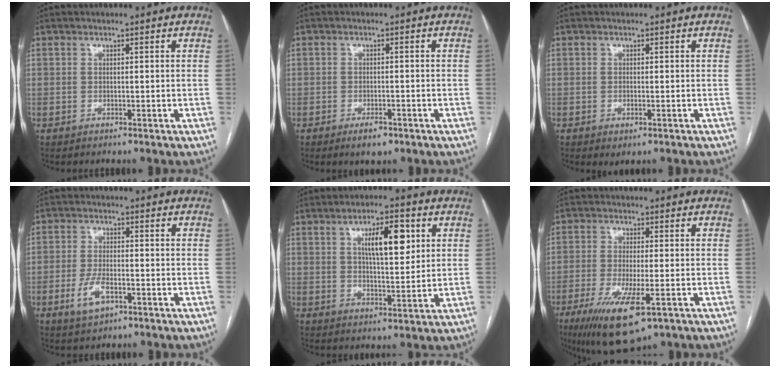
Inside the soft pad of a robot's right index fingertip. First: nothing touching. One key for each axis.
{"total": 2.8, "fx": -1.9, "fy": 1.3, "fz": 1.7, "tx": -0.027, "ty": -0.001, "tz": -0.023}
{"total": 1.5, "fx": -0.7, "fy": 0.5, "fz": 1.3, "tx": -0.019, "ty": -0.003, "tz": -0.005}
{"total": 5.2, "fx": -2.4, "fy": 2.3, "fz": 4.0, "tx": -0.084, "ty": -0.002, "tz": -0.040}
{"total": 8.7, "fx": 3.0, "fy": 2.6, "fz": 7.7, "tx": -0.125, "ty": 0.009, "tz": 0.052}
{"total": 11.4, "fx": -5.8, "fy": 2.5, "fz": 9.5, "tx": -0.172, "ty": -0.030, "tz": -0.092}